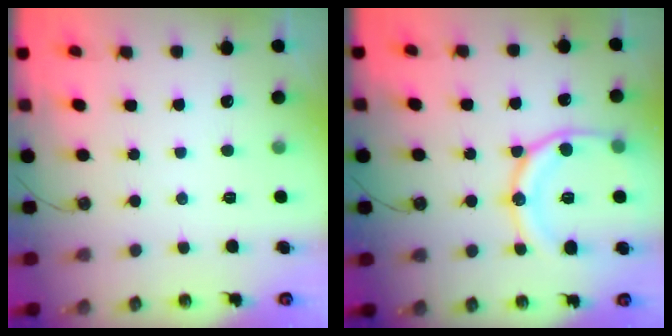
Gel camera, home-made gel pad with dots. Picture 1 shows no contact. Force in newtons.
{"total": 17.7, "press": 17.6, "slide": 1.8}